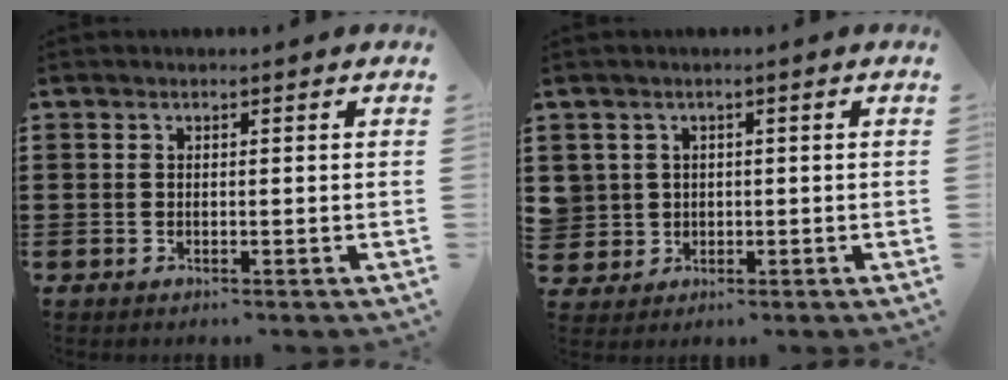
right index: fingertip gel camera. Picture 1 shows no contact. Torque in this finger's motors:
{"motor_torque": [1.10, 1.04, 0.24, 0.03]}